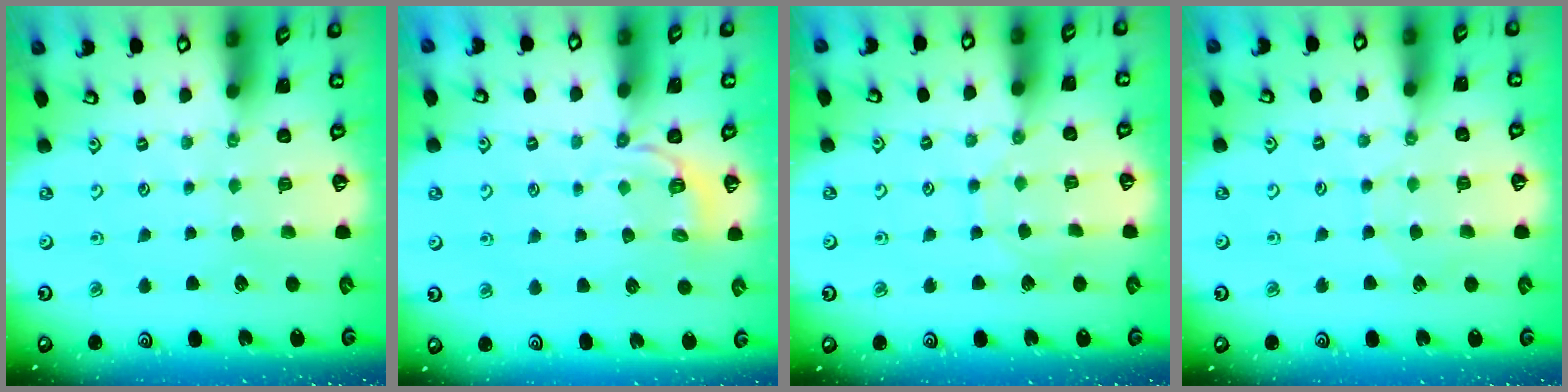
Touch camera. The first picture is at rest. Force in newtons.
{"total": 5.3, "press": 4.8, "slide": 2.3}
{"total": 4.8, "press": 4.8, "slide": 0.2}
{"total": 4.7, "press": 4.6, "slide": 0.5}